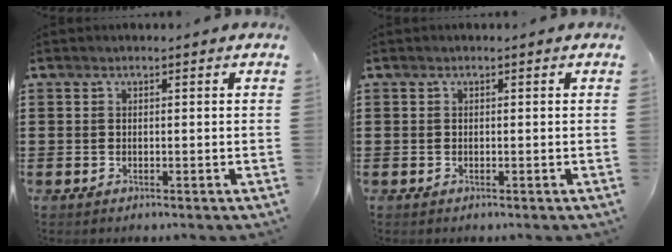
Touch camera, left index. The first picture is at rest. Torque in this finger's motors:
{"motor_torque": [0.08, 0.02, 0.02, 0.00]}